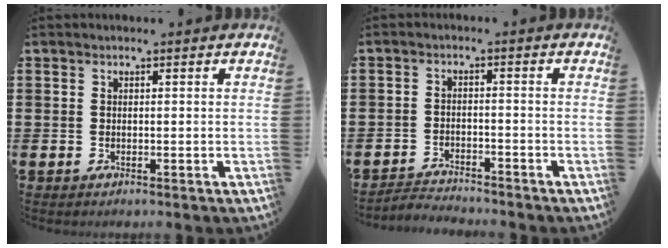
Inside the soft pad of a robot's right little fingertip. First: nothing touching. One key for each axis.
{"total": 2.4, "fx": -2.4, "fy": 0.1, "fz": -0.1, "tx": -0.004, "ty": 0.003, "tz": -0.051}